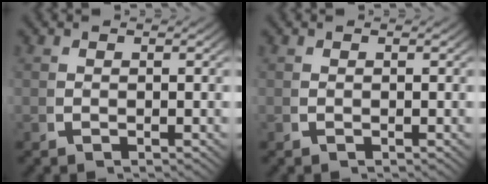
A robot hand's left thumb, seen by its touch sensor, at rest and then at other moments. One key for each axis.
{"total": 0.0}